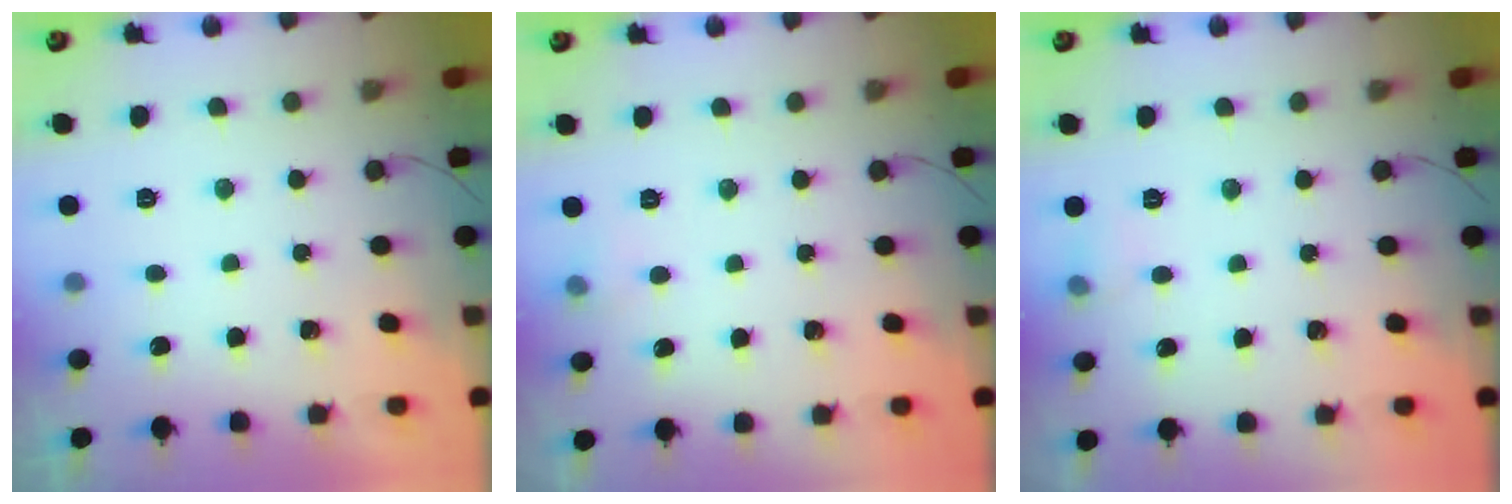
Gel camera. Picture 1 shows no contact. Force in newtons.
{"total": 3.6, "press": 3.3, "slide": 1.5}
{"total": 4.2, "press": 3.9, "slide": 1.3}